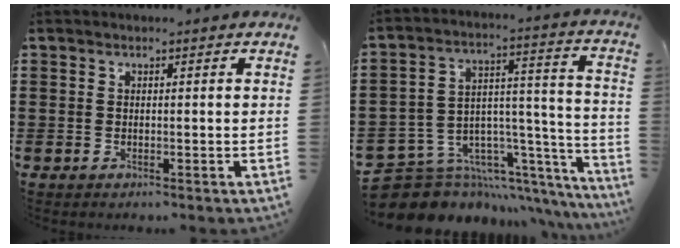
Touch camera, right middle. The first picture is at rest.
{"total": 7.4, "force": [-6.1, 4.1, 1.3], "torque": [-0.037, -0.017, -0.107]}